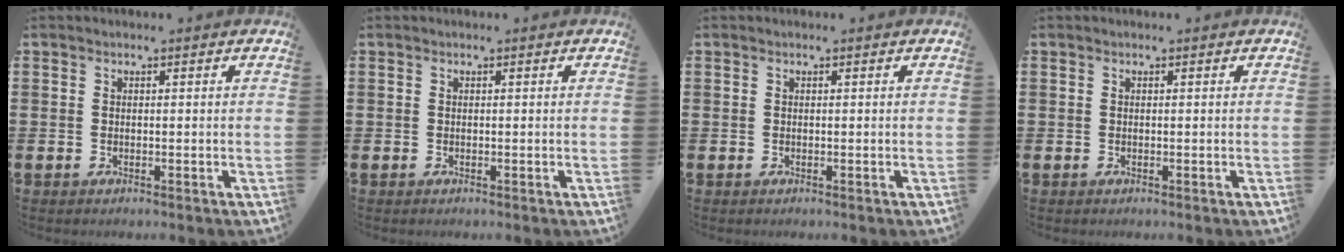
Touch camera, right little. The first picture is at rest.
{"total": 0.0}
{"total": 0.0}
{"total": 0.0}